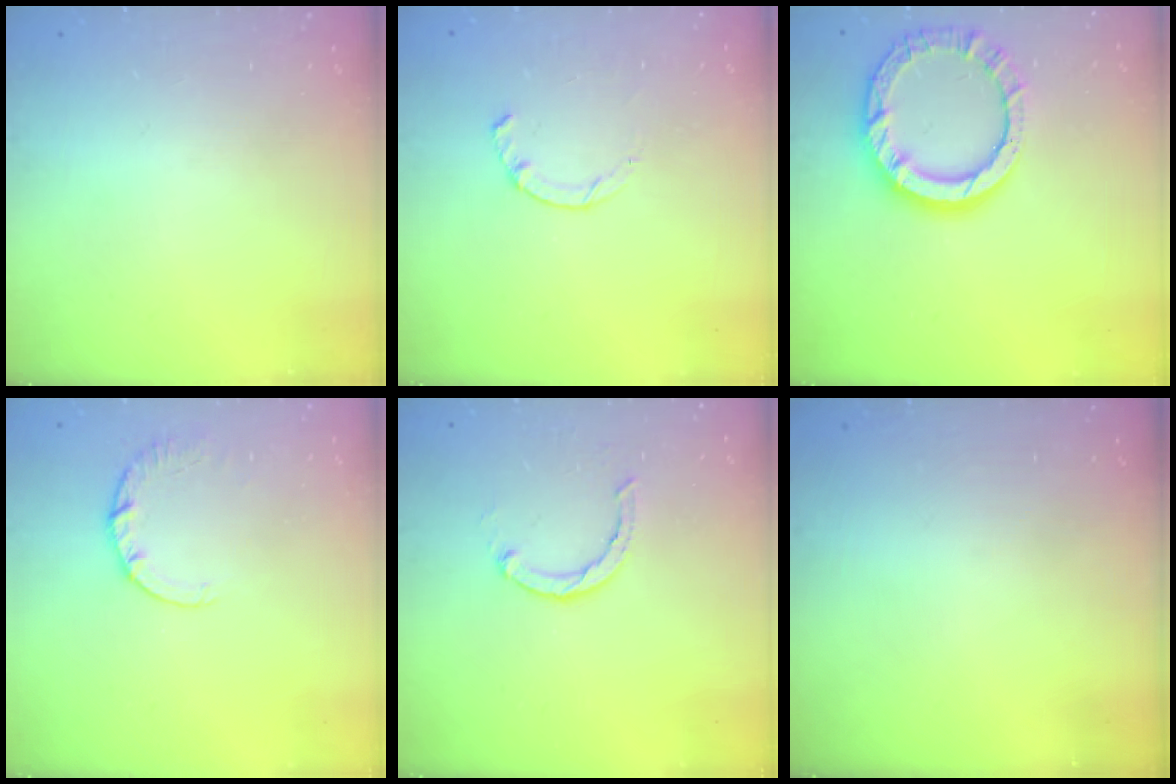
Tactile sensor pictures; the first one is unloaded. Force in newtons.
{"total": 1.9, "press": 1.9, "slide": 0.3}
{"total": 11.5, "press": 11.5, "slide": 0.9}
{"total": 2.4, "press": 2.4, "slide": 0.2}
{"total": 2.4, "press": 2.4, "slide": 0.4}
{"total": 0.0}